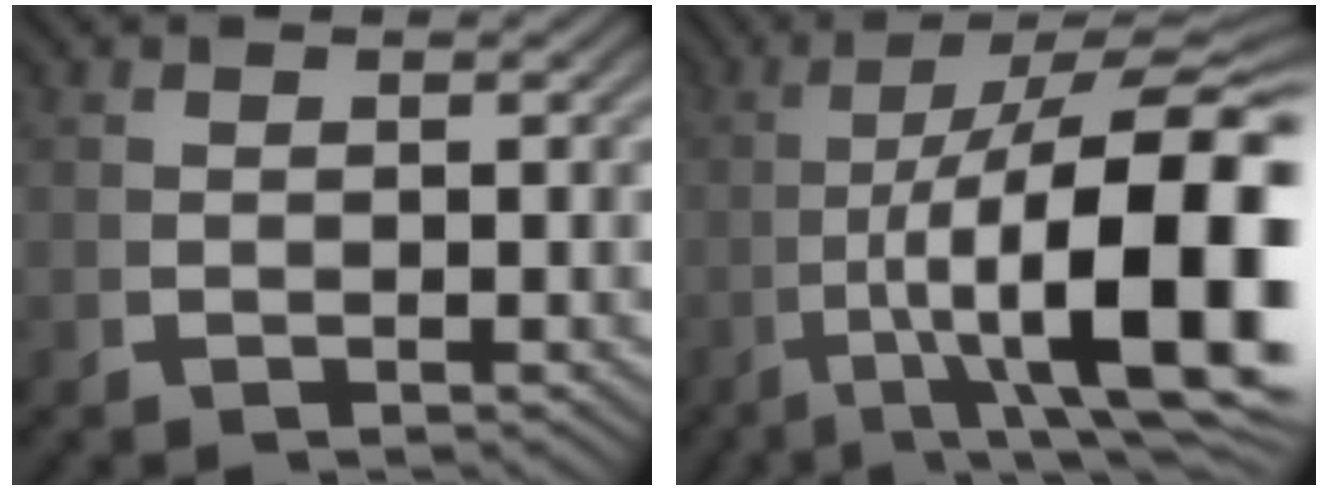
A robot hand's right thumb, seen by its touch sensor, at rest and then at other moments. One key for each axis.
{"total": 15.9, "fx": -1.0, "fy": 7.0, "fz": 14.3, "tx": -0.243, "ty": -0.040, "tz": 0.015}